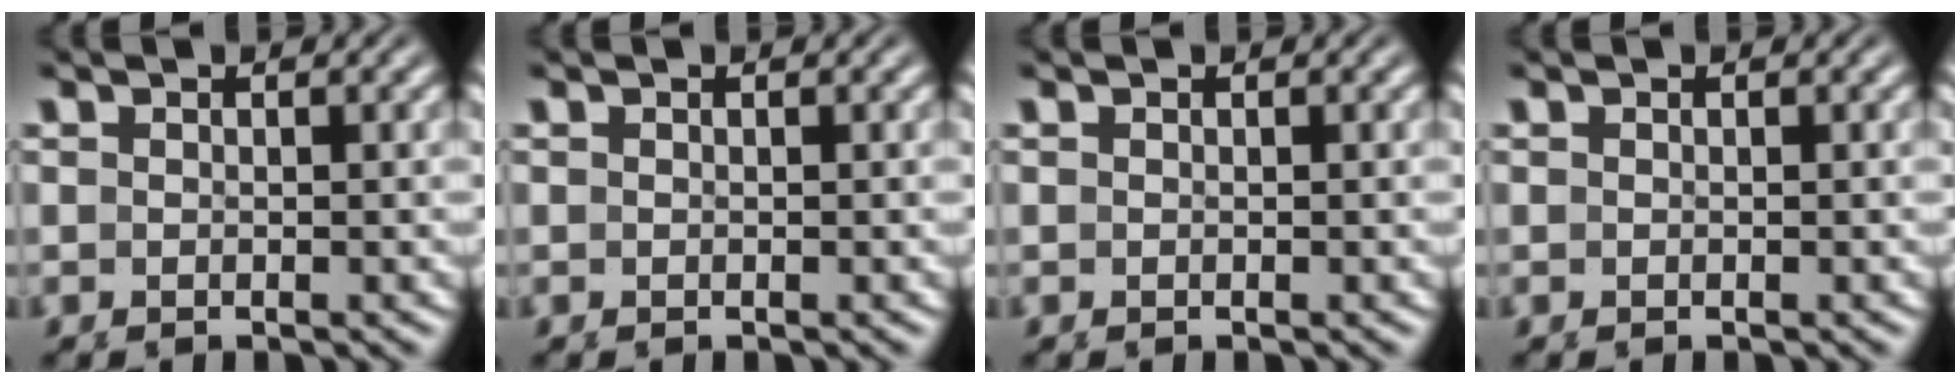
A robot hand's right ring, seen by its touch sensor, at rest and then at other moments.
{"total": 0.0}
{"total": 0.0}
{"total": 0.0}